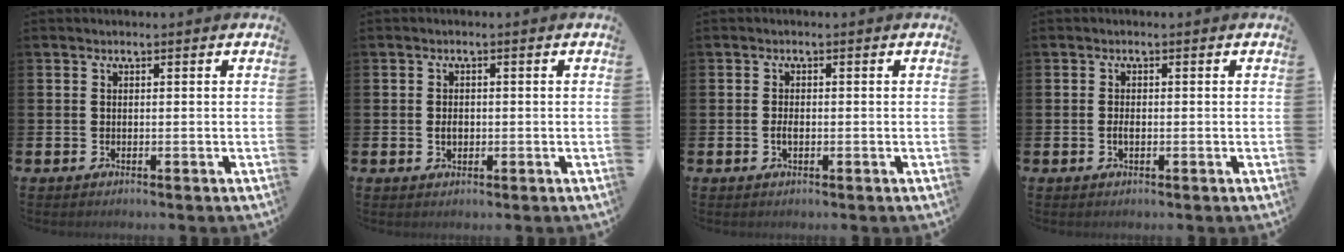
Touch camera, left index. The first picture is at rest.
{"total": 1.6, "force": [-0.2, 1.1, 1.1], "torque": [-0.022, 0.007, -0.006]}
{"total": 1.4, "force": [-0.3, 0.7, 1.1], "torque": [-0.022, 0.002, -0.007]}
{"total": 1.2, "force": [-0.3, 0.6, 1.0], "torque": [-0.019, 0.002, -0.007]}